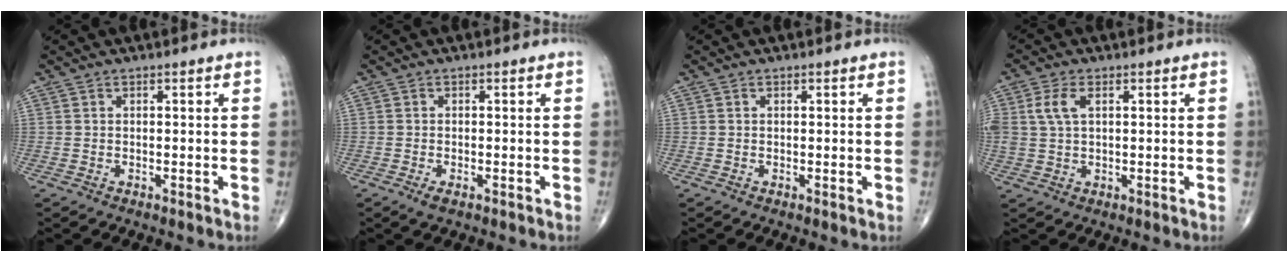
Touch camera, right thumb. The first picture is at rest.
{"total": 1.8, "force": [-1.0, 0.7, 1.3], "torque": [-0.028, -0.002, -0.019]}
{"total": 0.0}
{"total": 4.9, "force": [1.4, 2.7, 3.8], "torque": [-0.096, 0.008, 0.029]}